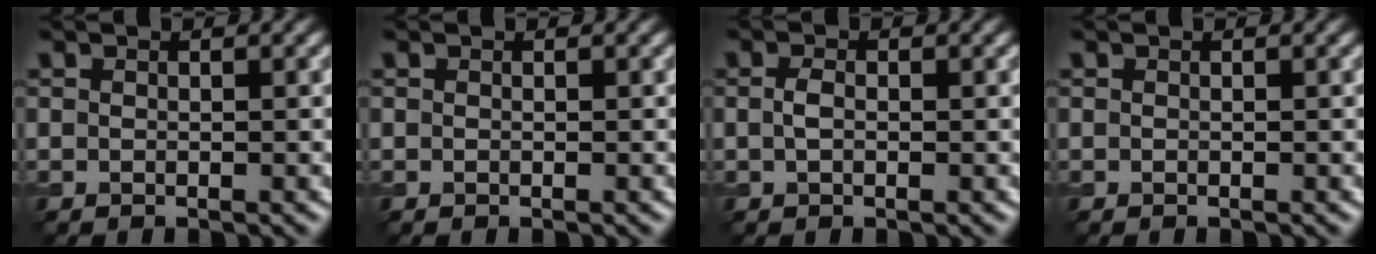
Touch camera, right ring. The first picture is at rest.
{"total": 0.0}
{"total": 1.3, "force": [0.0, 0.7, 1.1], "torque": [-0.025, 0.000, -0.002]}
{"total": 0.0}